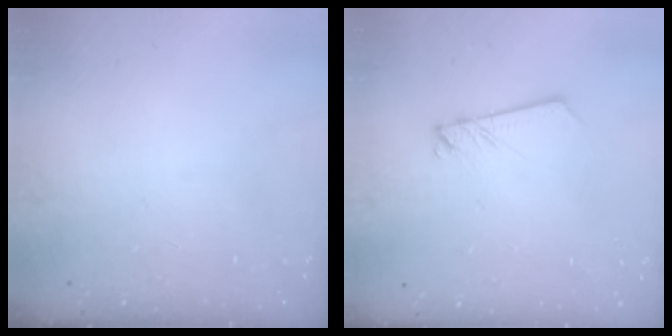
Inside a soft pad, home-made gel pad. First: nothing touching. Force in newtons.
{"total": 2.2, "press": 2.2, "slide": 0.0}